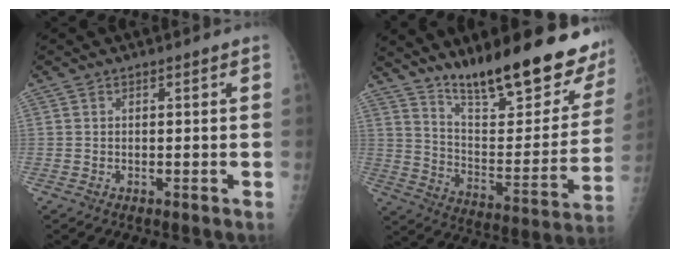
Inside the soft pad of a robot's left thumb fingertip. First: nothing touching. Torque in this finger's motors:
{"motor_torque": [0.76, 0.36, 1.12, -1.66, 0.08]}